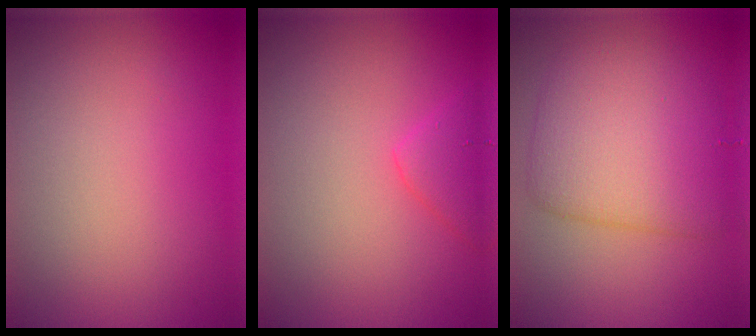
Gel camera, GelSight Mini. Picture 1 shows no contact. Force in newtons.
{"total": 2.2, "press": 2.2, "slide": 0.2}
{"total": 7.0, "press": 7.0, "slide": 0.3}